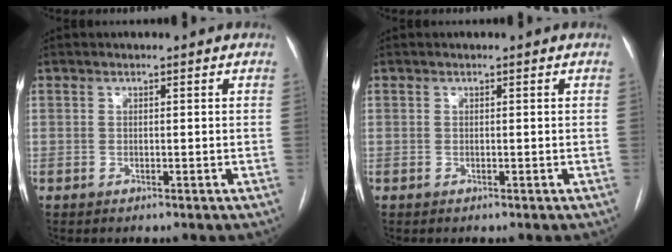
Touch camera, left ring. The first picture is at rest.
{"total": 0.0}